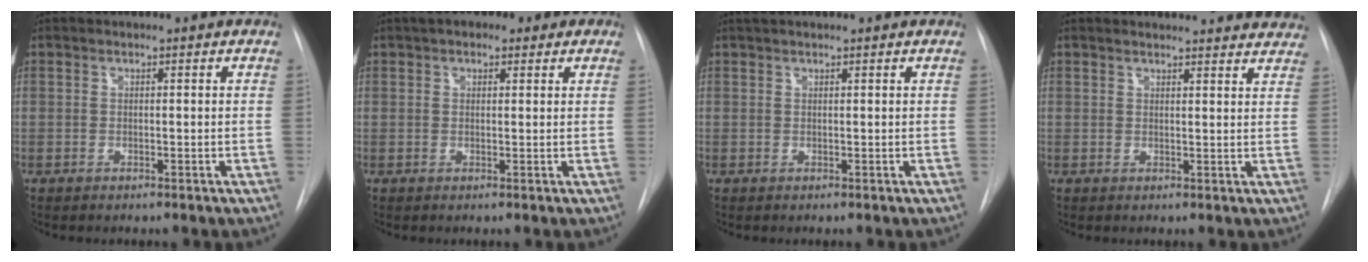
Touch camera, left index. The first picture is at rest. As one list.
[{"total": 4.7, "force": [2.8, 2.4, 2.8], "torque": [-0.042, 0.025, 0.037]}, {"total": 3.2, "force": [2.7, 0.2, 1.5], "torque": [-0.020, 0.037, 0.043]}, {"total": 14.9, "force": [14.4, 2.6, 2.7], "torque": [-0.015, -0.019, 0.149]}]